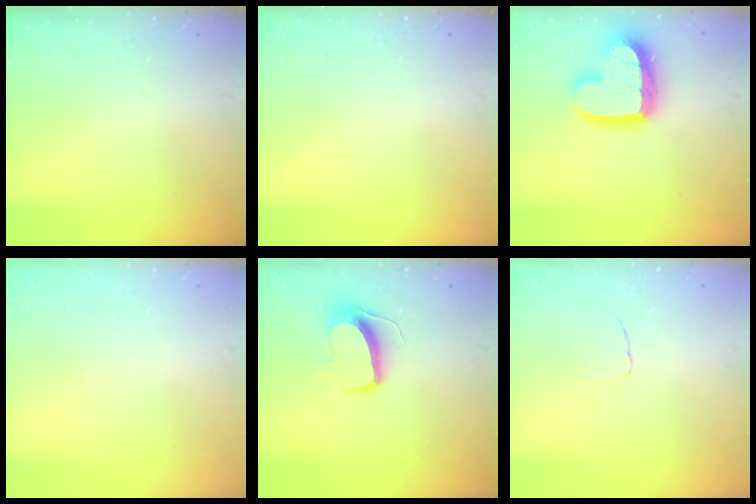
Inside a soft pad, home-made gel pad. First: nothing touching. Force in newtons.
{"total": 0.0}
{"total": 18.3, "press": 18.2, "slide": 1.9}
{"total": 0.0}
{"total": 10.4, "press": 10.4, "slide": 0.4}
{"total": 2.4, "press": 2.4, "slide": 0.1}